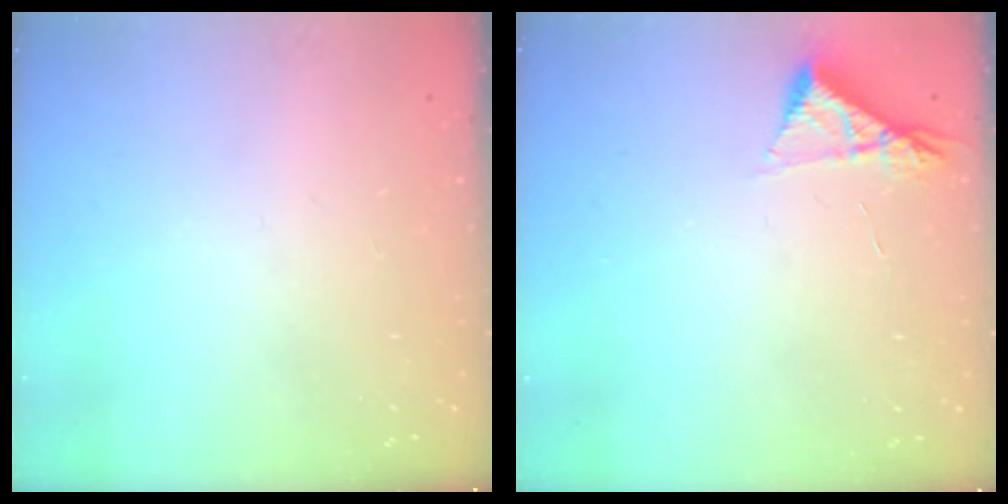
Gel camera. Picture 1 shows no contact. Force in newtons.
{"total": 5.0, "press": 5.0, "slide": 0.8}